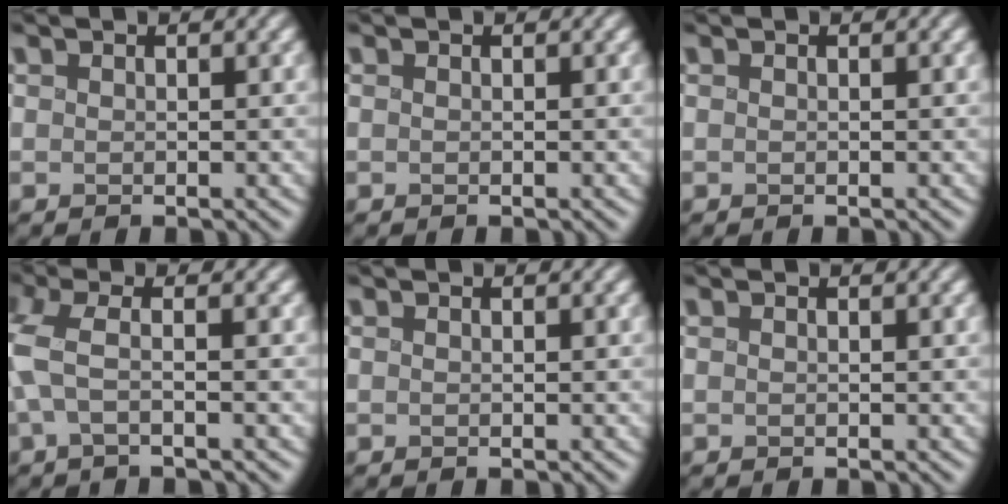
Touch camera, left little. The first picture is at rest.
{"total": 0.0}
{"total": 0.0}
{"total": 4.4, "force": [-0.6, 1.5, 4.1], "torque": [-0.092, 0.005, -0.021]}
{"total": 0.0}
{"total": 0.0}